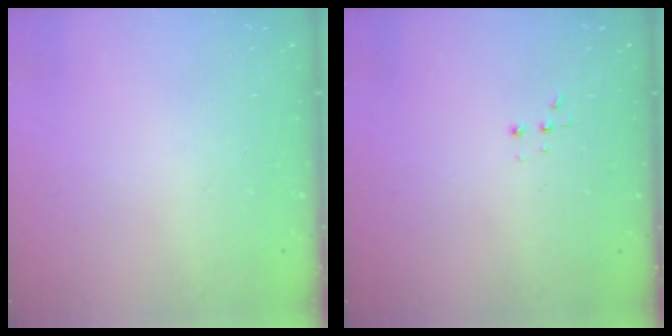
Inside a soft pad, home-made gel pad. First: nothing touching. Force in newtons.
{"total": 2.2, "press": 2.2, "slide": 0.5}